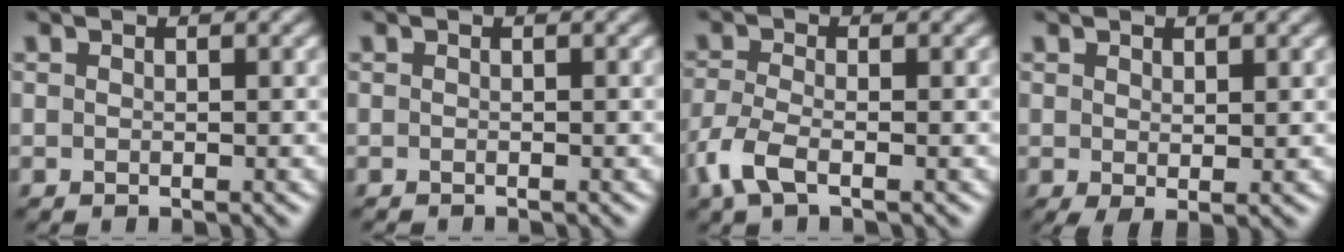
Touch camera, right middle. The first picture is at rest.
{"total": 1.0, "force": [-0.9, 0.1, 0.3], "torque": [0.008, -0.003, -0.014]}
{"total": 3.3, "force": [-1.8, 1.2, 2.5], "torque": [-0.067, -0.005, -0.045]}
{"total": 1.4, "force": [0.4, 0.5, 1.3], "torque": [-0.025, -0.002, 0.011]}